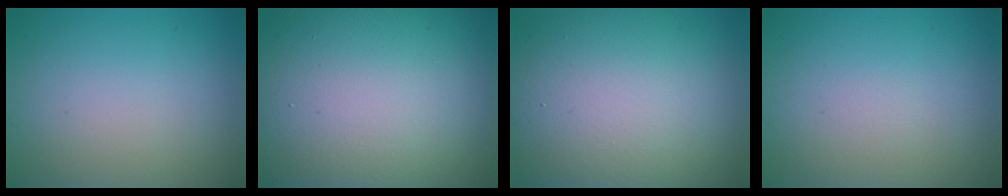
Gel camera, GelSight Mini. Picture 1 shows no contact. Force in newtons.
{"total": 21.0, "press": 20.9, "slide": 1.1}
{"total": 15.1, "press": 15.1, "slide": 1.3}
{"total": 0.0}